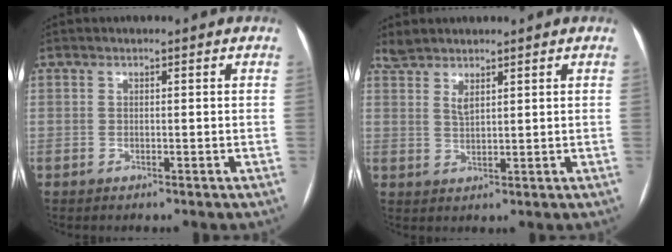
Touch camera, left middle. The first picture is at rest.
{"total": 3.3, "force": [2.7, 0.7, 1.7], "torque": [-0.046, 0.002, 0.062]}